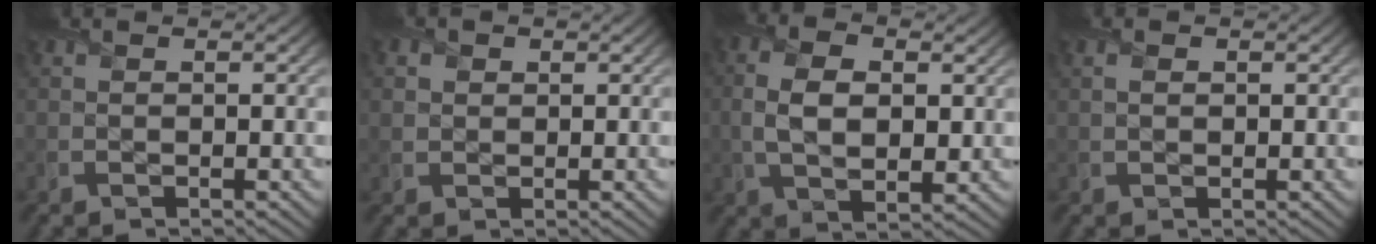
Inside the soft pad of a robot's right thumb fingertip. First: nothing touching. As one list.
[{"total": 2.2, "force": [0.9, 1.8, 0.8], "torque": [-0.030, -0.002, 0.016]}, {"total": 7.4, "force": [0.6, 4.4, 6.0], "torque": [-0.133, -0.005, 0.008]}, {"total": 1.1, "force": [0.3, 0.7, 0.7], "torque": [-0.014, -0.004, 0.011]}]